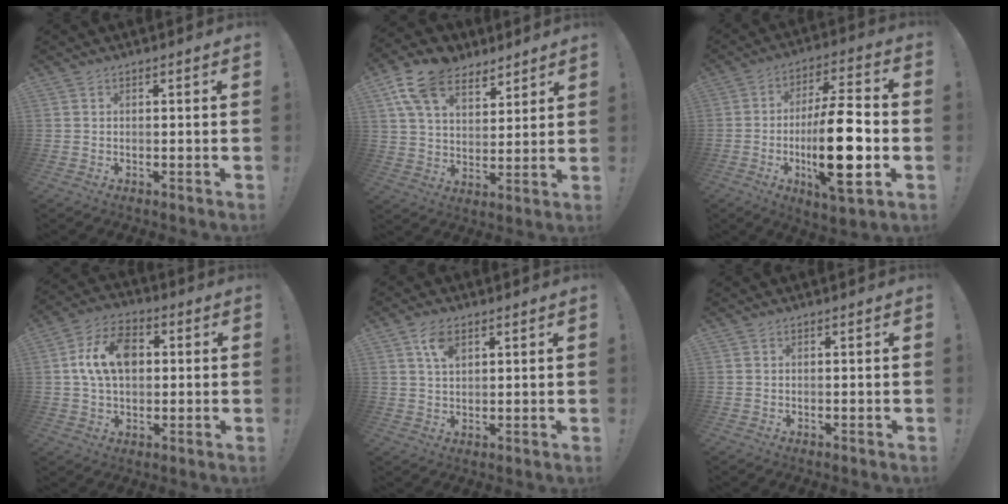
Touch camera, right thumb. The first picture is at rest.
{"total": 14.0, "force": [9.1, 8.2, 6.8], "torque": [-0.120, -0.045, 0.172]}
{"total": 20.8, "force": [-4.1, 6.1, 19.4], "torque": [-0.329, 0.006, -0.067]}
{"total": 12.8, "force": [2.3, 8.8, 9.1], "torque": [-0.148, 0.012, 0.044]}
{"total": 6.2, "force": [3.3, 3.6, 3.8], "torque": [-0.053, -0.014, 0.058]}
{"total": 0.0}